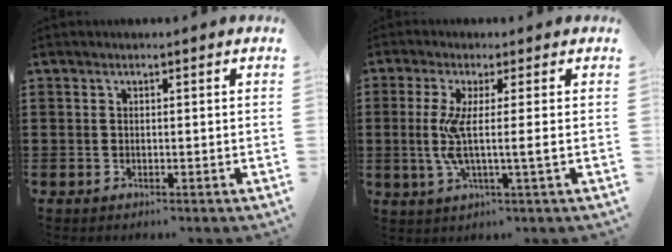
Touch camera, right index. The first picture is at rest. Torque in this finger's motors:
{"motor_torque": [0.19, 0.11, 0.31, 0.07]}